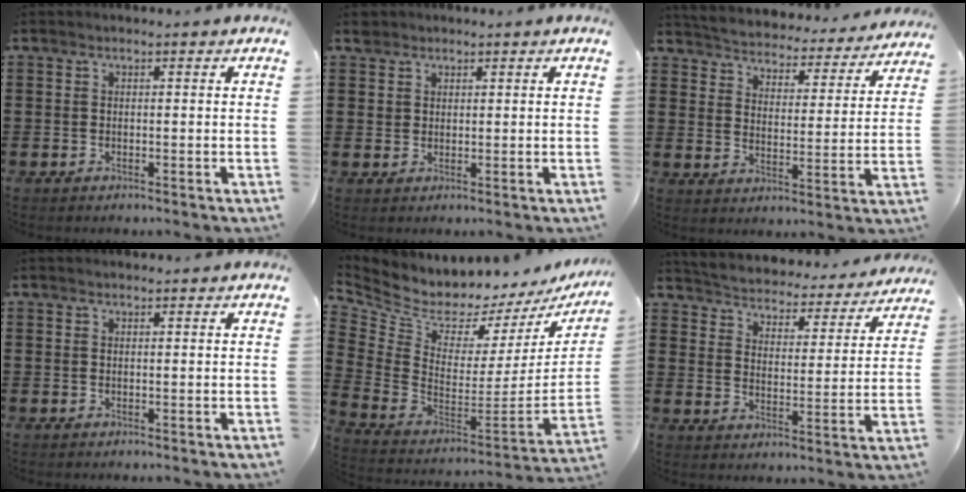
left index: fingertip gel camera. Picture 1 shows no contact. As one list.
[{"total": 2.2, "force": [1.7, 1.5, 0.0], "torque": [-0.007, 0.006, 0.034]}, {"total": 3.8, "force": [3.8, 0.0, -0.2], "torque": [-0.023, -0.038, 0.057]}, {"total": 0.6, "force": [0.6, 0.0, 0.1], "torque": [-0.003, 0.000, 0.012]}, {"total": 5.4, "force": [5.1, 1.7, 0.6], "torque": [-0.056, -0.065, 0.083]}, {"total": 3.2, "force": [3.2, 0.1, -0.1], "torque": [-0.021, -0.034, 0.045]}]